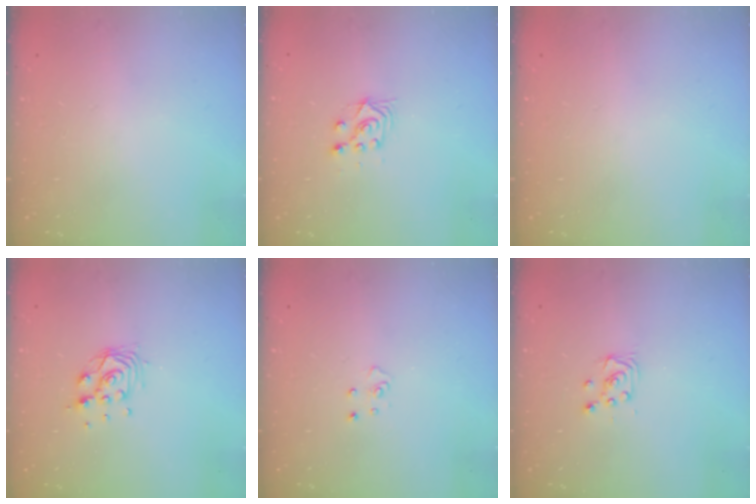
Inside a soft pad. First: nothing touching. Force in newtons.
{"total": 4.9, "press": 4.8, "slide": 1.0}
{"total": 0.0}
{"total": 9.4, "press": 9.2, "slide": 1.9}
{"total": 3.6, "press": 3.6, "slide": 0.3}
{"total": 3.4, "press": 3.4, "slide": 0.4}